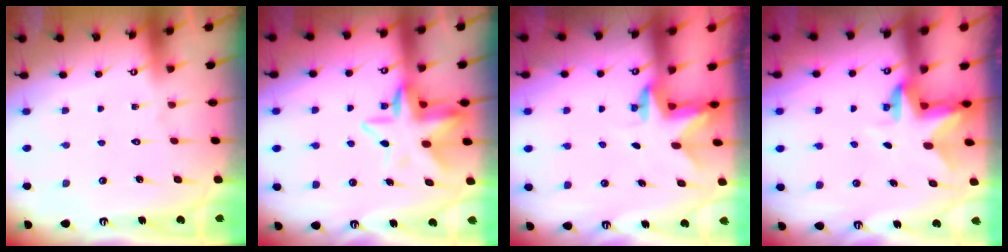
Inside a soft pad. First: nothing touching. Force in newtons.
{"total": 11.0, "press": 10.7, "slide": 2.7}
{"total": 2.4, "press": 2.4, "slide": 0.3}
{"total": 3.1, "press": 3.1, "slide": 0.4}